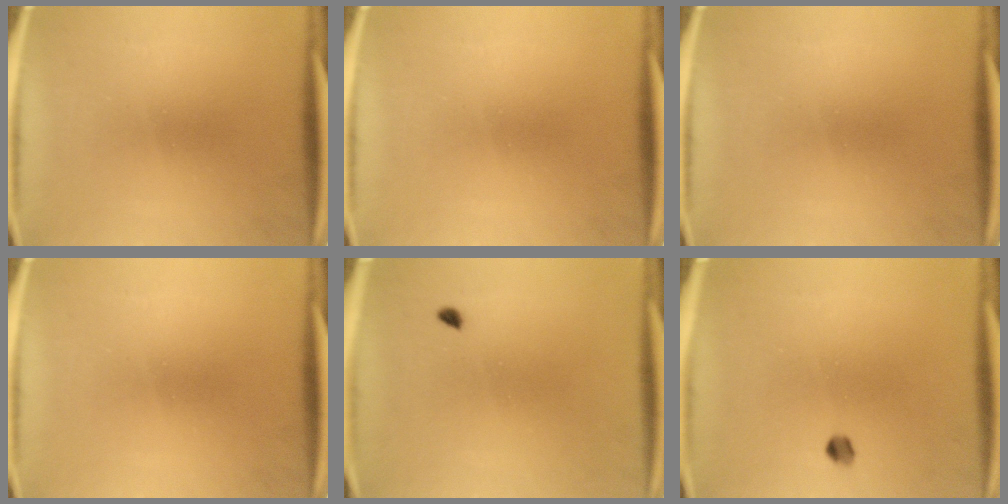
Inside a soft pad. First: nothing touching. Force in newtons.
{"total": 0.0}
{"total": 0.0}
{"total": 0.0}
{"total": 0.8}
{"total": 1.7}